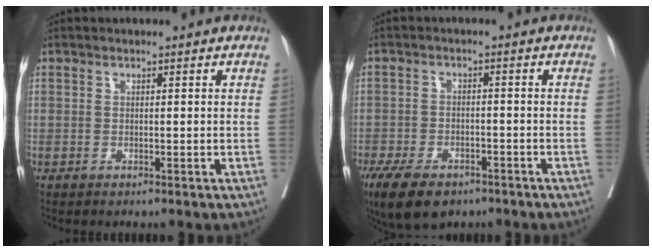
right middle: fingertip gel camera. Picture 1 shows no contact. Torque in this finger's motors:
{"motor_torque": [1.07, -1.02, 0.18, 0.10]}